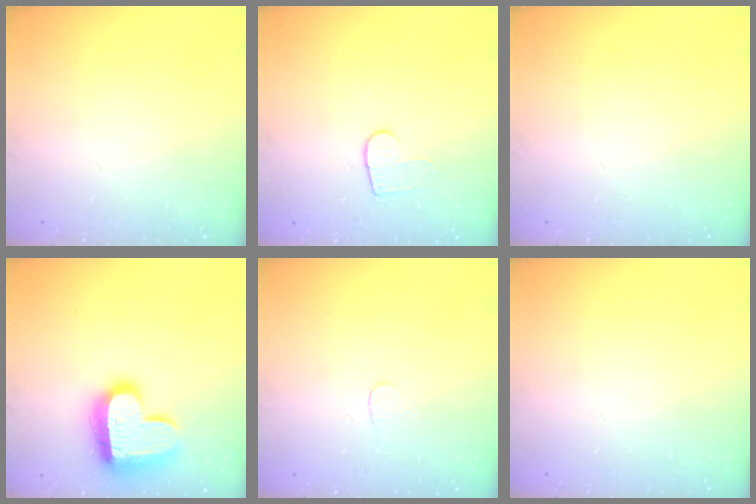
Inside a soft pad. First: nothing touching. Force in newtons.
{"total": 6.4, "press": 6.4, "slide": 0.6}
{"total": 0.0}
{"total": 18.3, "press": 18.2, "slide": 1.2}
{"total": 3.0, "press": 3.0, "slide": 0.2}
{"total": 0.0}